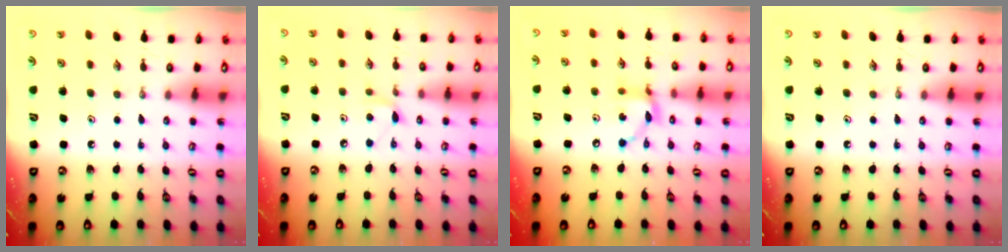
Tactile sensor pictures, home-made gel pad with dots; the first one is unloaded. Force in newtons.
{"total": 6.5, "press": 6.5, "slide": 0.5}
{"total": 10.4, "press": 10.4, "slide": 0.6}
{"total": 0.0}